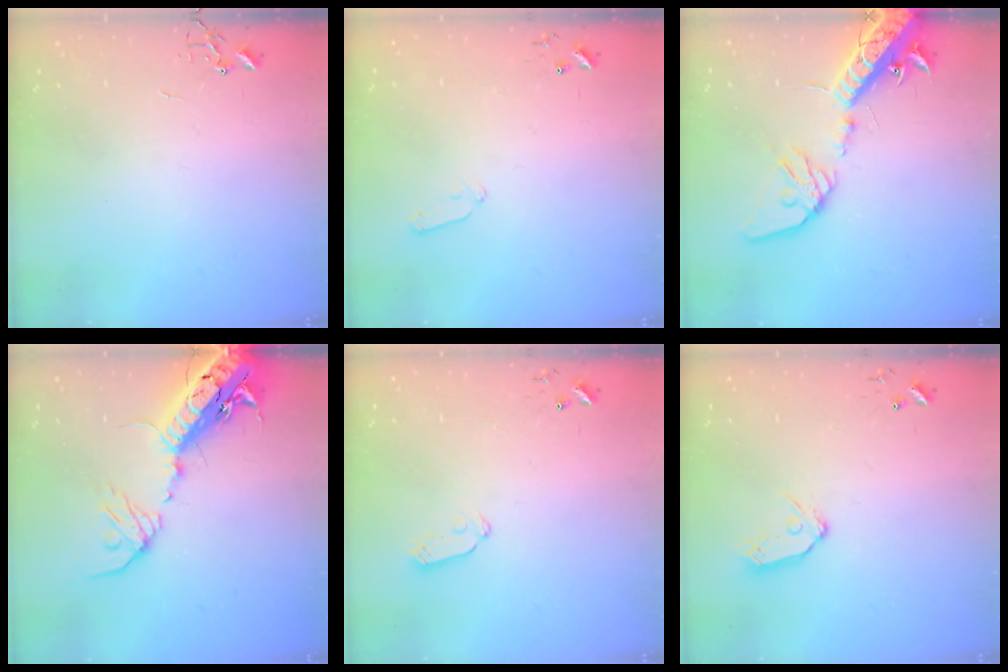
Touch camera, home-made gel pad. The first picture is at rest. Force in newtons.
{"total": 6.0, "press": 5.9, "slide": 1.0}
{"total": 19.7, "press": 19.2, "slide": 4.1}
{"total": 23.9, "press": 23.3, "slide": 5.5}
{"total": 6.0, "press": 6.0, "slide": 0.5}
{"total": 9.2, "press": 9.1, "slide": 0.8}